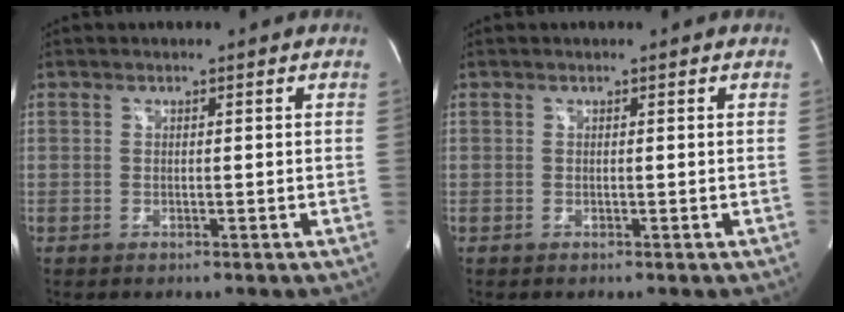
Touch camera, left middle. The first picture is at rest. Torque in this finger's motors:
{"motor_torque": [0.00, 0.00, -0.01, 0.00]}